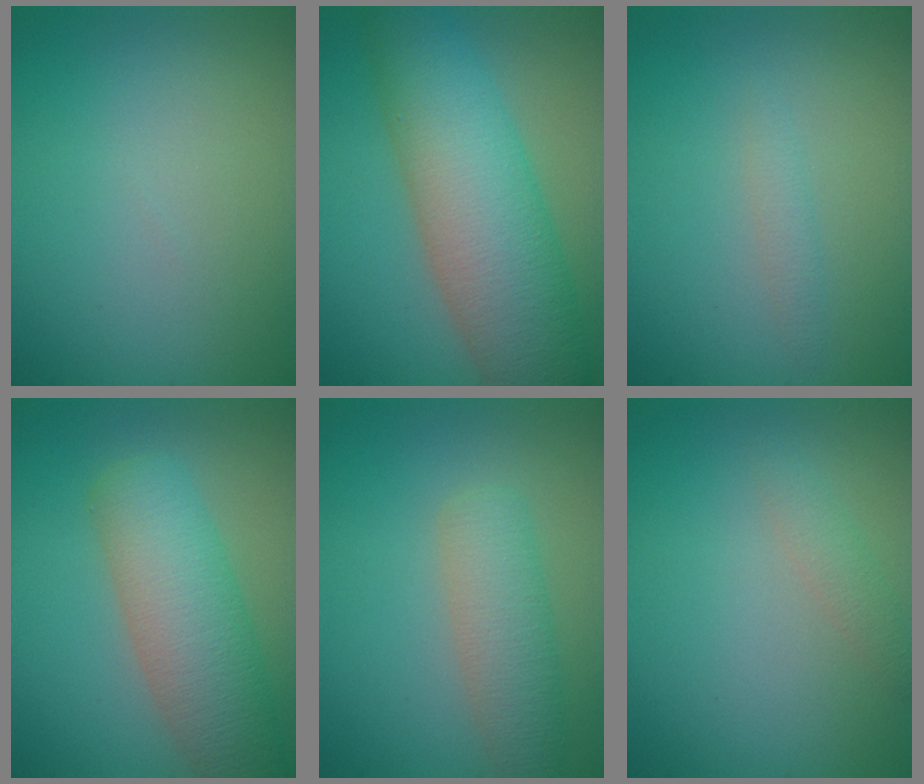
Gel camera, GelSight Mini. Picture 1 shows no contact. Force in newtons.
{"total": 10.1, "press": 10.1, "slide": 0.4}
{"total": 1.1, "press": 1.1, "slide": 0.1}
{"total": 7.2, "press": 7.2, "slide": 0.3}
{"total": 3.9, "press": 3.9, "slide": 0.2}
{"total": 1.4, "press": 1.4, "slide": 0.0}